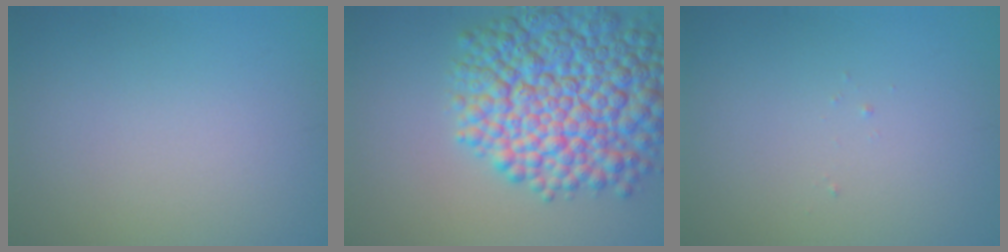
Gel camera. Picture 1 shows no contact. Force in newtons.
{"total": 12.2, "press": 12.2, "slide": 0.2}
{"total": 0.0}